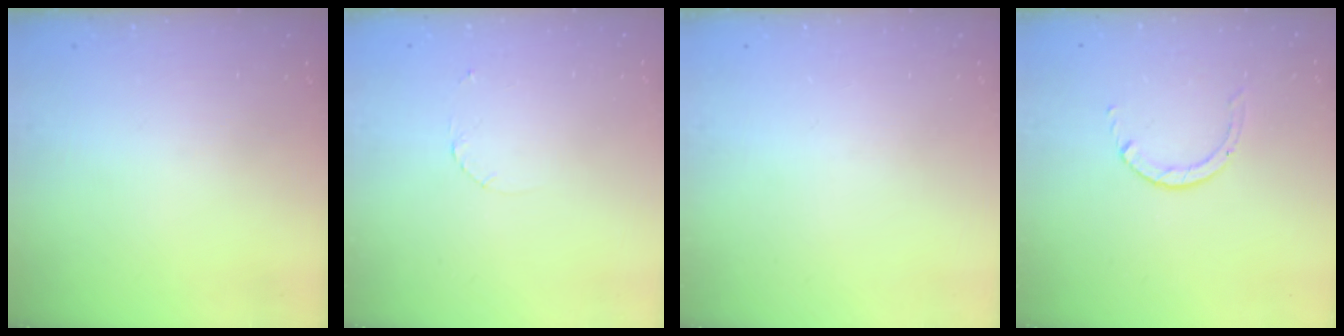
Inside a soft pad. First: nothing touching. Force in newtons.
{"total": 1.6, "press": 1.6, "slide": 0.2}
{"total": 0.0}
{"total": 1.4, "press": 1.4, "slide": 0.1}